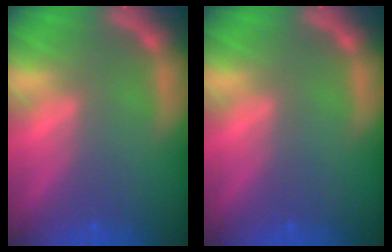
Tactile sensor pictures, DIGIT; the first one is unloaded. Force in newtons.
{"total": 0.0}